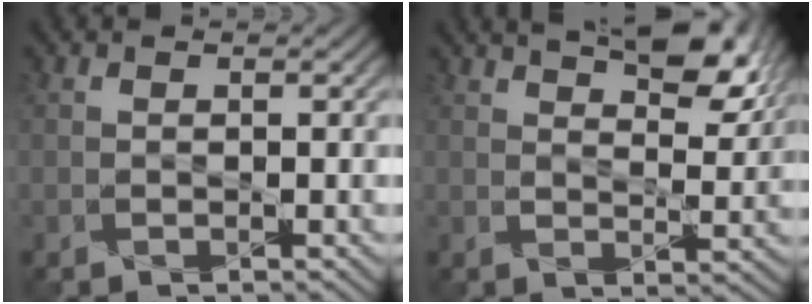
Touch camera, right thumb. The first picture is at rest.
{"total": 9.4, "force": [6.6, 3.2, 5.9], "torque": [-0.089, 0.000, 0.097]}